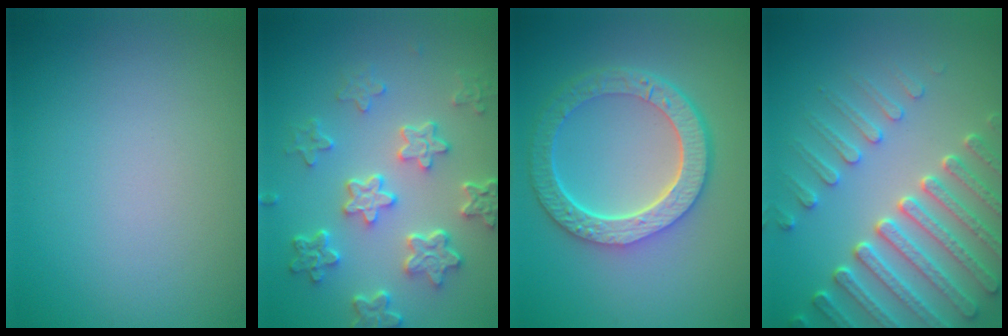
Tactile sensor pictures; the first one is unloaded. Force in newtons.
{"total": 5.8, "press": 4.3, "slide": 3.8}
{"total": 6.6, "press": 4.9, "slide": 4.4}
{"total": 6.8, "press": 5.4, "slide": 4.1}